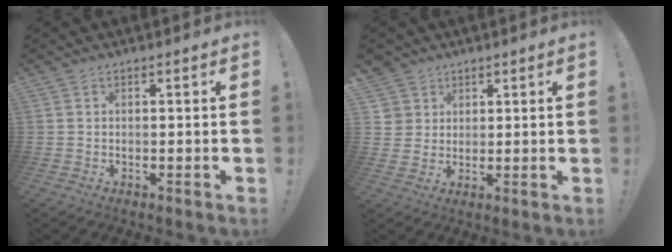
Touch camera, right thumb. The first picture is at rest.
{"total": 5.1, "force": [2.5, 4.4, 0.4], "torque": [-0.007, -0.019, 0.049]}